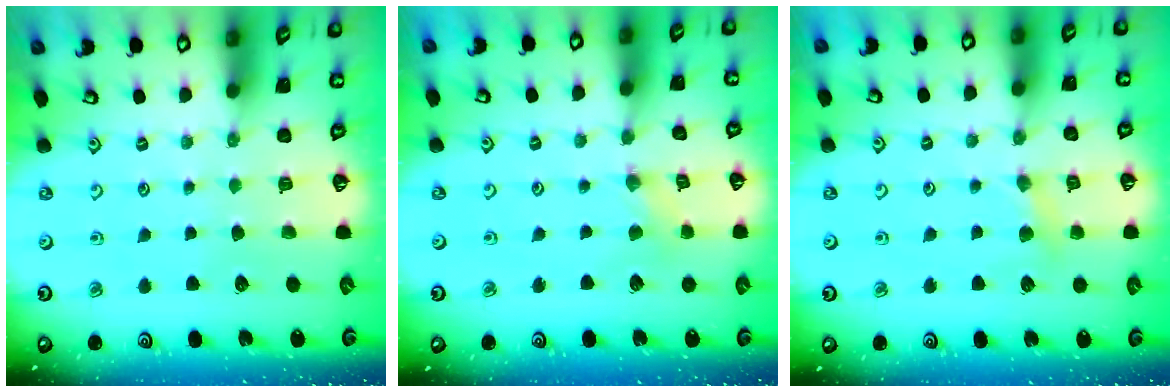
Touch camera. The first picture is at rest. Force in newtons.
{"total": 2.6, "press": 2.5, "slide": 0.5}
{"total": 4.2, "press": 4.1, "slide": 0.6}